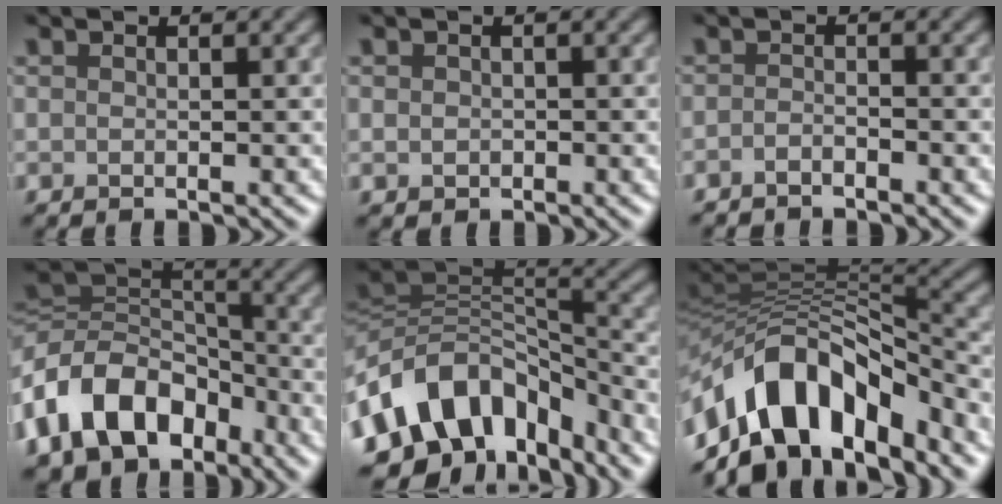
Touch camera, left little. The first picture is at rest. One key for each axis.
{"total": 0.8, "fx": -0.1, "fy": 0.8, "fz": 0.3, "tx": -0.001, "ty": -0.004, "tz": -0.005}
{"total": 1.2, "fx": -1.1, "fy": 0.2, "fz": 0.4, "tx": -0.008, "ty": 0.000, "tz": -0.024}
{"total": 11.4, "fx": -5.5, "fy": 7.8, "fz": 6.2, "tx": -0.122, "ty": 0.004, "tz": -0.113}
{"total": 11.1, "fx": -5.4, "fy": 7.4, "fz": 6.2, "tx": -0.112, "ty": 0.018, "tz": -0.102}
{"total": 10.7, "fx": -5.9, "fy": 5.5, "fz": 7.1, "tx": -0.108, "ty": 0.012, "tz": -0.105}